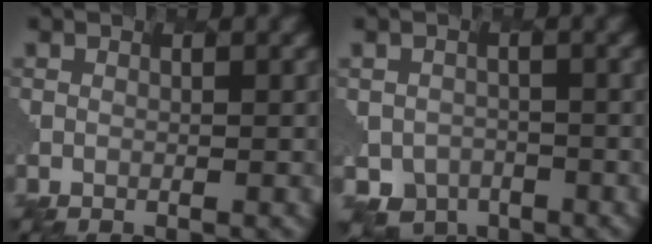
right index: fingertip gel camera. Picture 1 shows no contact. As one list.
[{"total": 3.9, "force": [-3.1, 2.1, -0.9], "torque": [0.003, -0.013, -0.037]}]